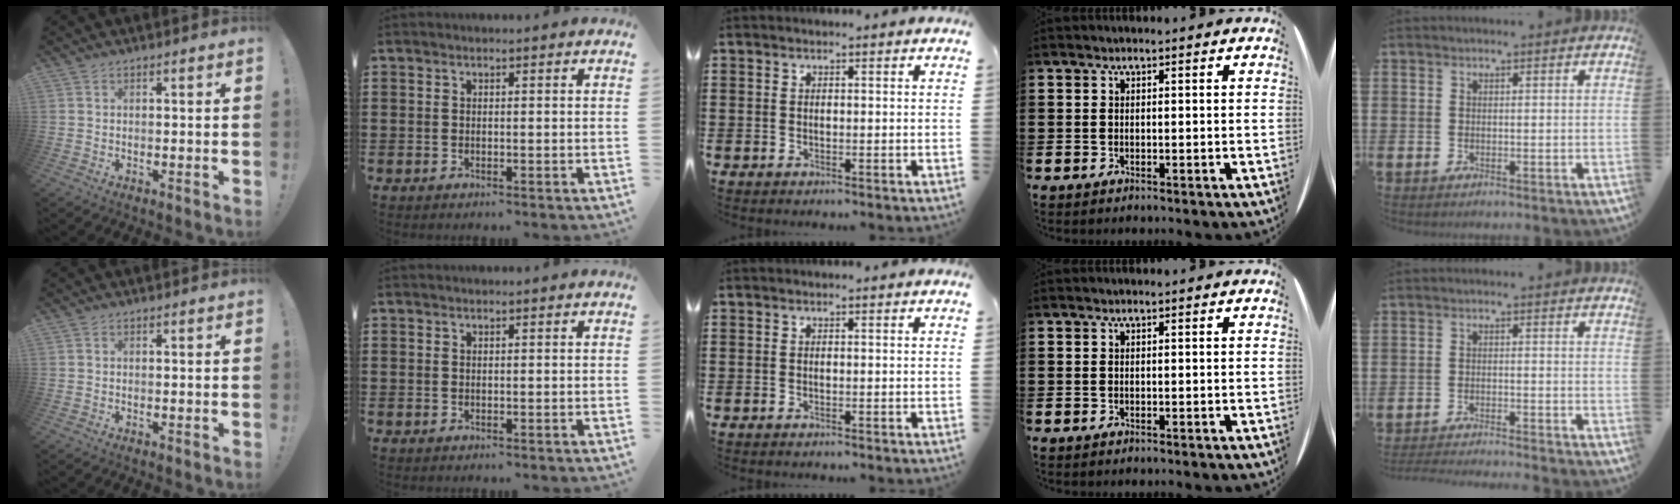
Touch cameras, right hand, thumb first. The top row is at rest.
{"little": {"total": 2.1, "force": [-2.1, -0.3, 0.2], "torque": [-0.003, 0.002, -0.043]}}